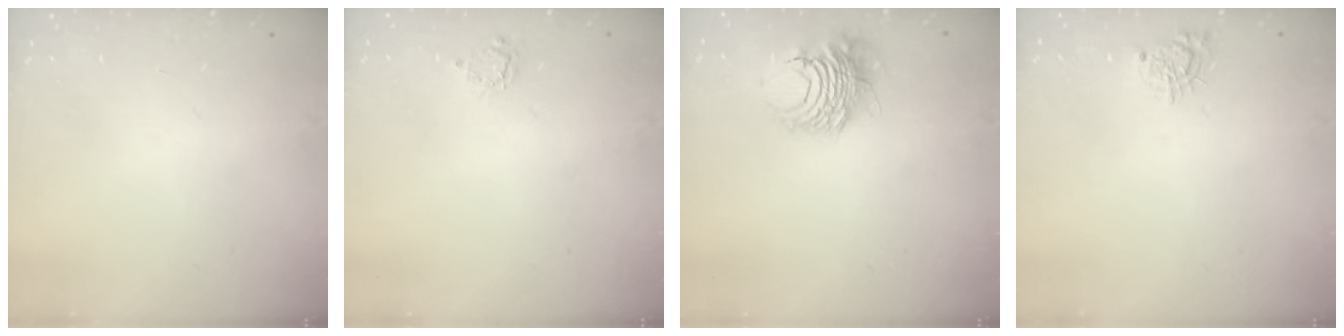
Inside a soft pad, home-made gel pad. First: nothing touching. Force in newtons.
{"total": 3.3, "press": 3.2, "slide": 0.3}
{"total": 10.7, "press": 10.6, "slide": 1.6}
{"total": 5.5, "press": 5.5, "slide": 0.4}